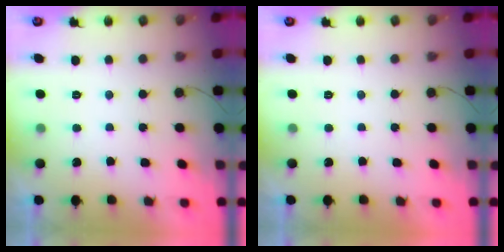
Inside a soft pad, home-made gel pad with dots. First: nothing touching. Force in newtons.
{"total": 1.7, "press": 1.7, "slide": 0.1}